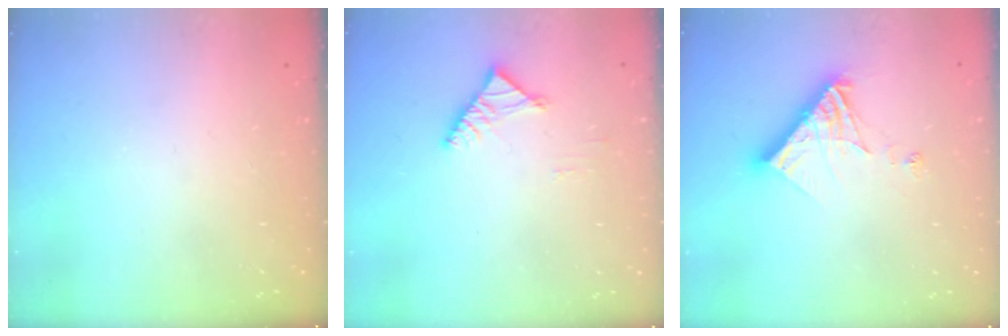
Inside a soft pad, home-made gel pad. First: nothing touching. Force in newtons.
{"total": 3.4, "press": 3.3, "slide": 0.8}
{"total": 12.6, "press": 12.6, "slide": 1.4}